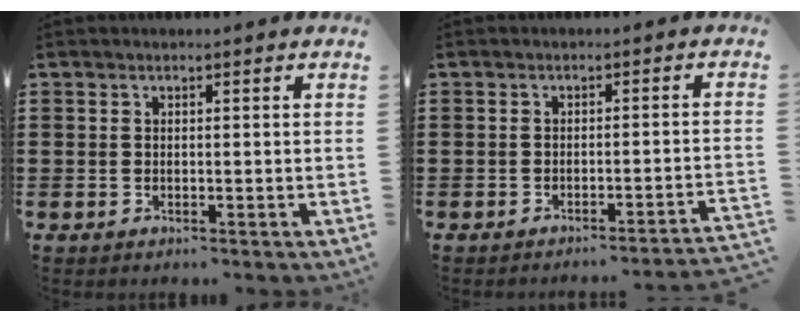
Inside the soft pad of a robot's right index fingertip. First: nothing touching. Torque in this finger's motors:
{"motor_torque": [-0.89, 0.90, -0.96, -0.09]}